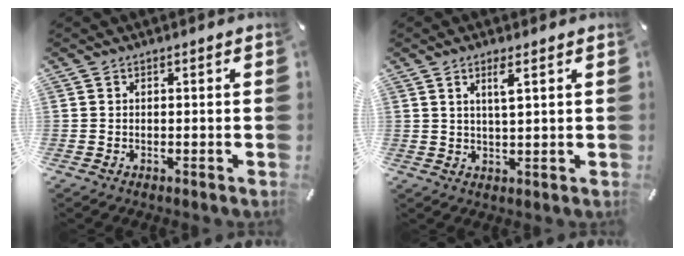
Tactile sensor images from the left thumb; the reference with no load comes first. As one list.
[{"total": 3.9, "force": [2.0, 0.7, 3.3], "torque": [-0.064, -0.003, 0.031]}]